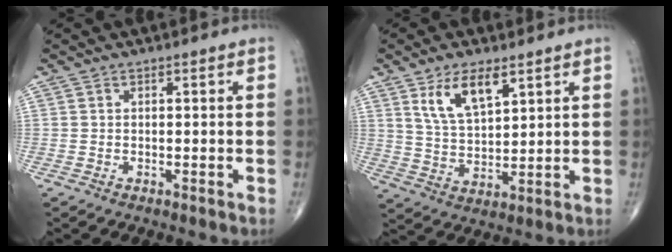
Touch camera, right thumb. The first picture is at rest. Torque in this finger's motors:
{"motor_torque": [-0.19, 0.34, 0.42, 0.08, 0.24]}